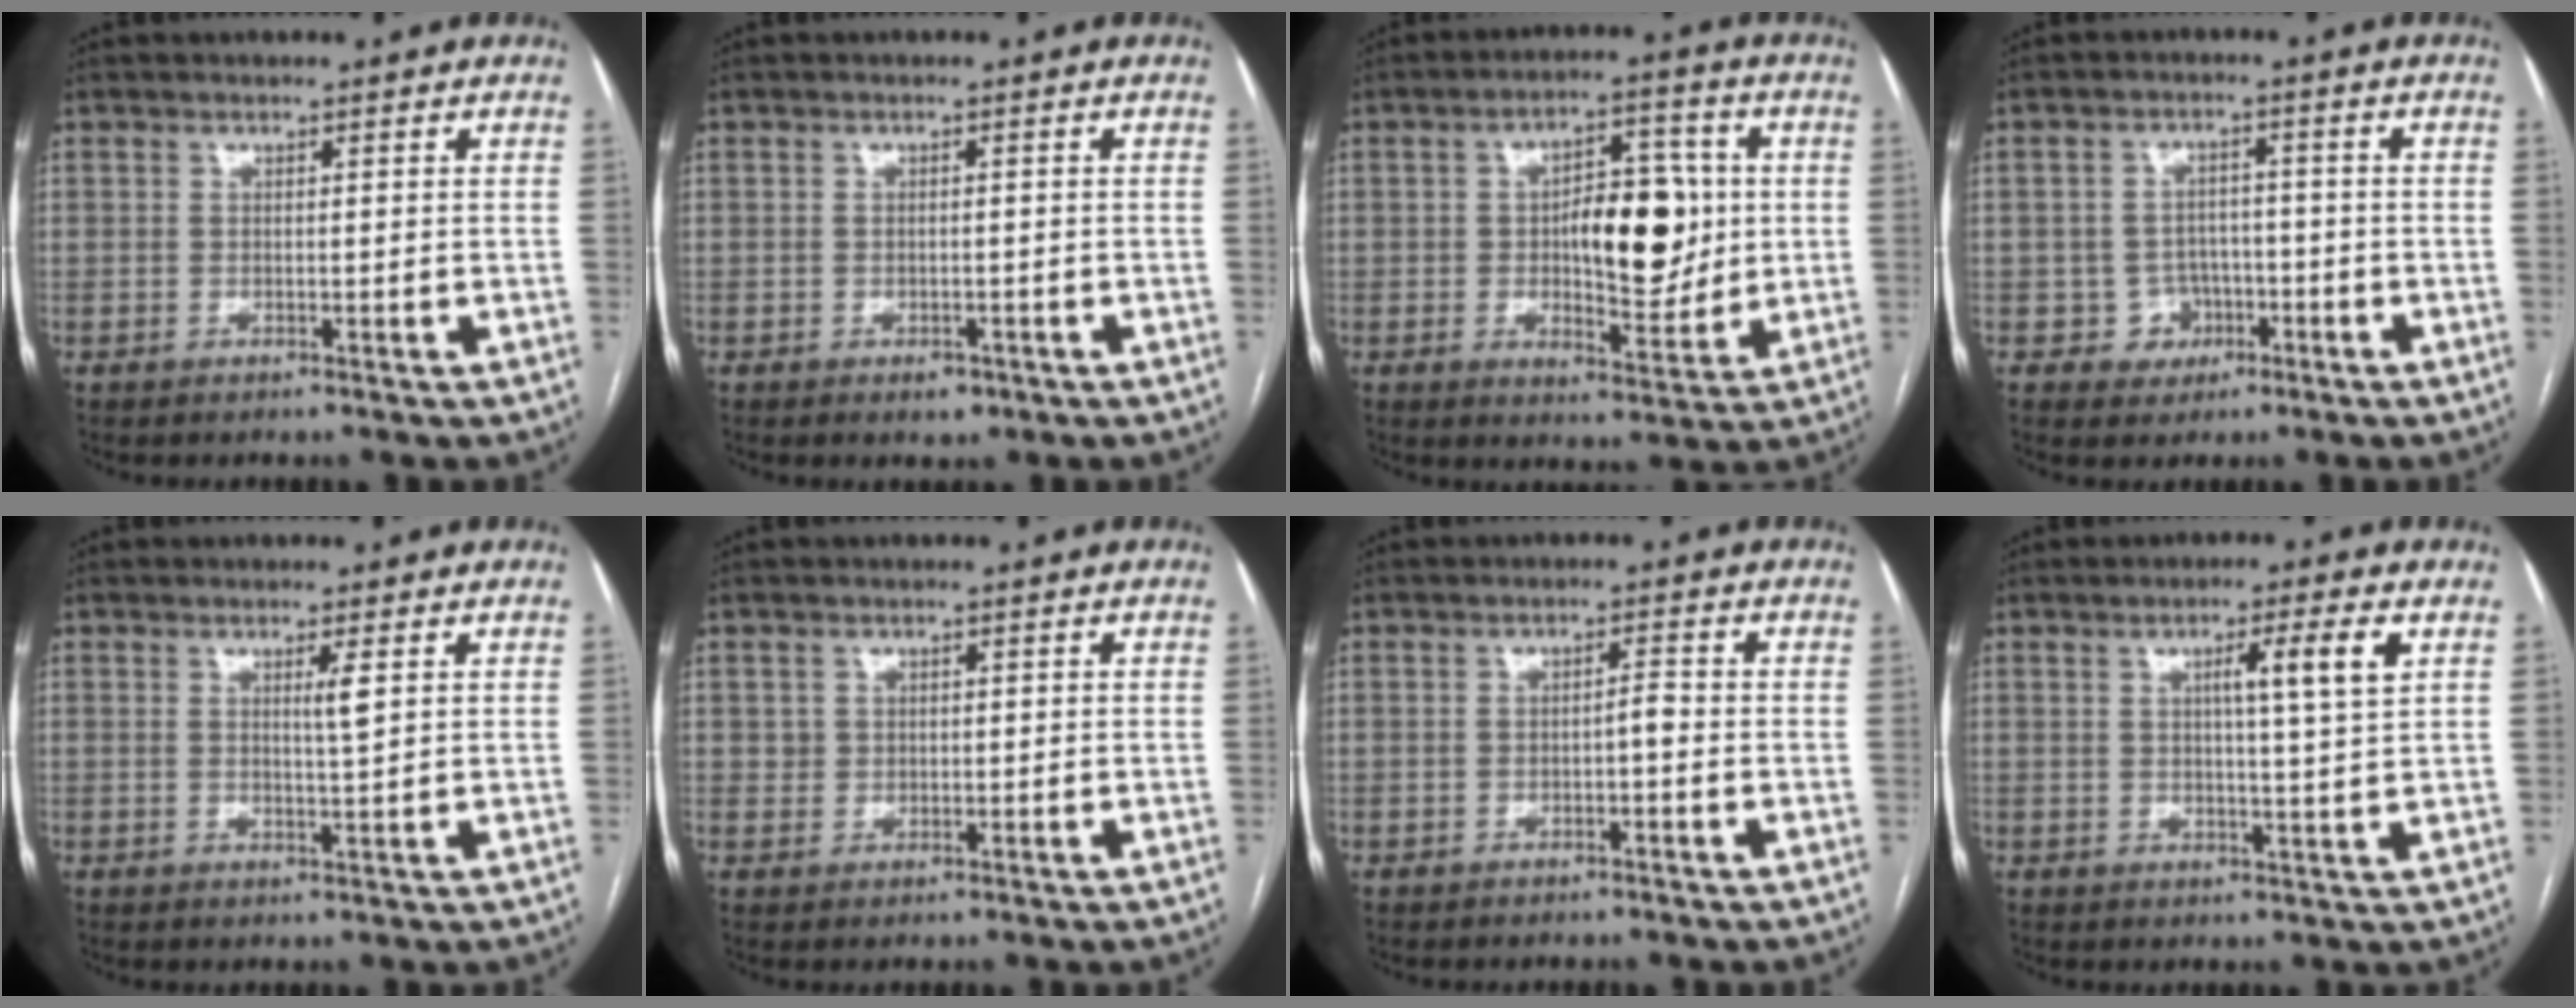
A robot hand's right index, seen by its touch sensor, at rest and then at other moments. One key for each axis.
{"total": 1.9, "fx": -1.1, "fy": 1.2, "fz": 1.0, "tx": -0.010, "ty": 0.002, "tz": -0.007}
{"total": 11.3, "fx": 0.7, "fy": 4.9, "fz": 10.2, "tx": -0.151, "ty": 0.014, "tz": 0.018}
{"total": 4.4, "fx": -1.7, "fy": 4.1, "fz": 0.4, "tx": 0.009, "ty": 0.016, "tz": -0.019}
{"total": 2.2, "fx": 0.8, "fy": -0.3, "fz": 2.0, "tx": -0.036, "ty": -0.006, "tz": 0.015}
{"total": 1.3, "fx": 0.4, "fy": 1.2, "fz": 0.0, "tx": 0.011, "ty": 0.002, "tz": 0.004}
{"total": 1.5, "fx": -0.6, "fy": 0.3, "fz": 1.4, "tx": -0.019, "ty": 0.003, "tz": -0.010}
{"total": 5.8, "fx": 2.0, "fy": -0.6, "fz": 5.5, "tx": -0.085, "ty": 0.001, "tz": 0.029}